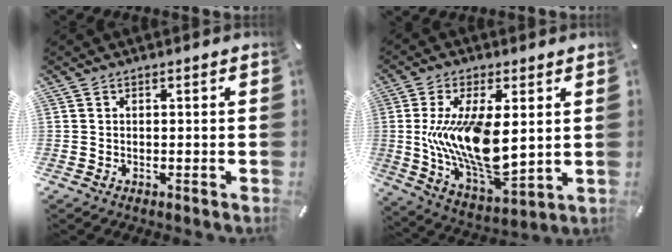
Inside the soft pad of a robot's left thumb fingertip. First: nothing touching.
{"total": 17.1, "force": [2.6, 8.1, 14.9], "torque": [-0.308, -0.028, 0.047]}